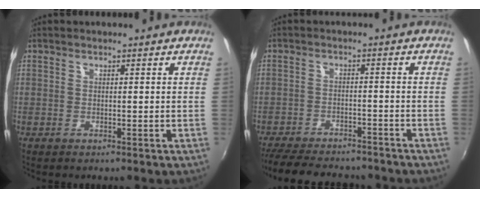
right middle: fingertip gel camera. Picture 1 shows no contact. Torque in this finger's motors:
{"motor_torque": [1.07, -1.07, 0.50, 0.14]}